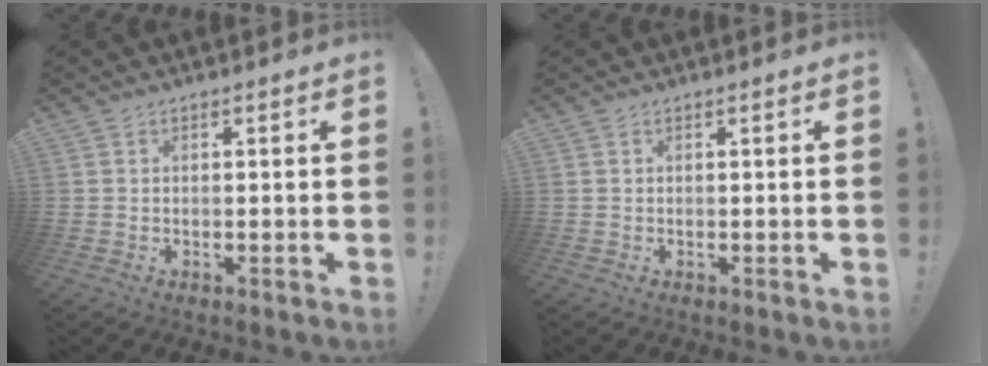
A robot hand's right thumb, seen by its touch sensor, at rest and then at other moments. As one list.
[{"total": 0.0}]